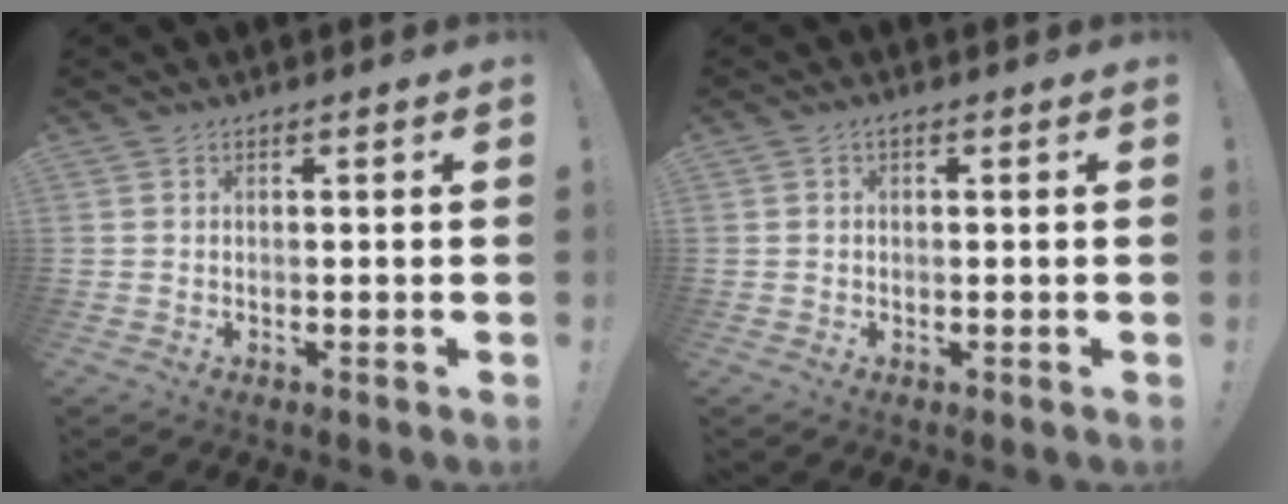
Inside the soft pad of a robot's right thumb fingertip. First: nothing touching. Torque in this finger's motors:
{"motor_torque": [-0.37, 0.17, 0.14, -0.13, 0.06]}